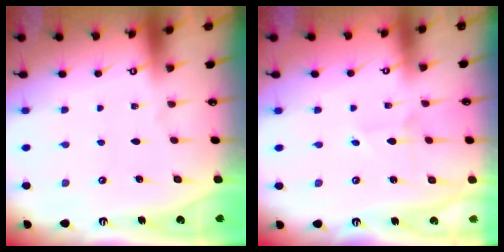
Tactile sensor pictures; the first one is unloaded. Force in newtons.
{"total": 1.4, "press": 1.4, "slide": 0.1}